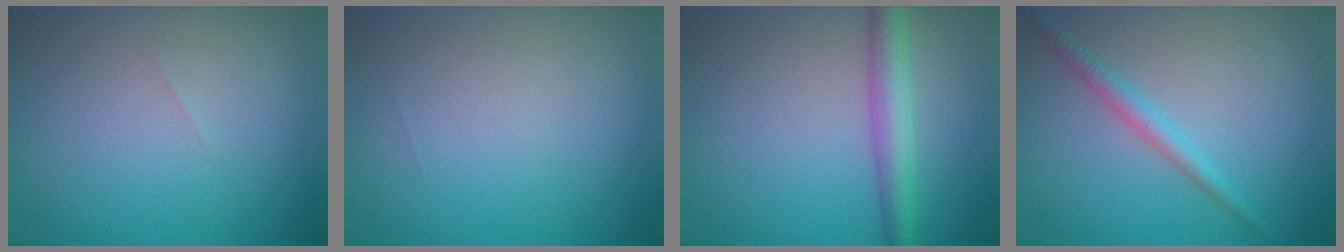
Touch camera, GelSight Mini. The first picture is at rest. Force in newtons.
{"total": 0.0}
{"total": 3.7, "press": 3.7, "slide": 0.1}
{"total": 1.9, "press": 1.9, "slide": 0.1}